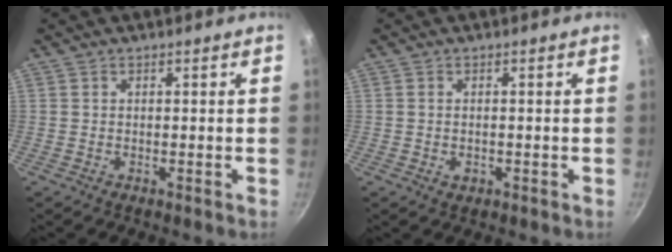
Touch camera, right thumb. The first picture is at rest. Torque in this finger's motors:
{"motor_torque": [-0.47, 0.10, -0.23, 0.13, 0.07]}